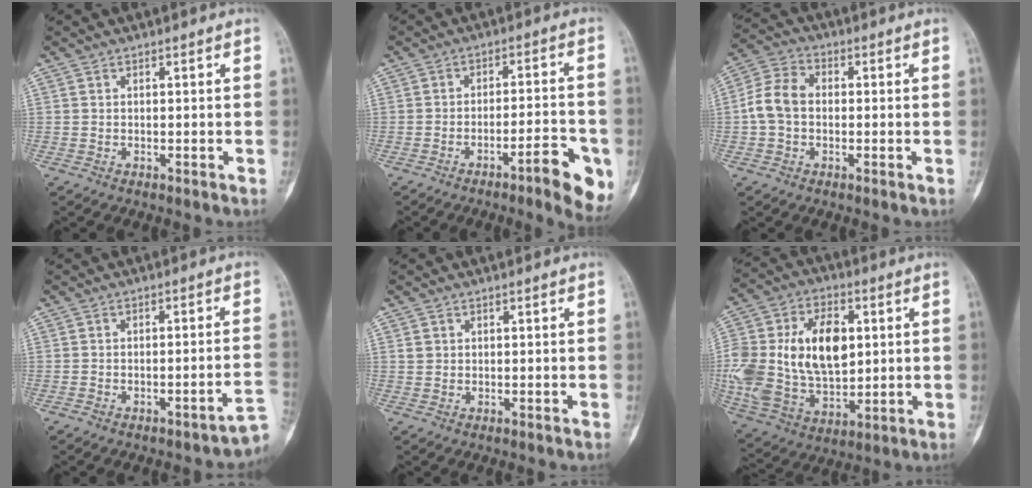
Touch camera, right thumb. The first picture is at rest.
{"total": 13.2, "force": [-6.3, 3.1, 11.2], "torque": [-0.132, 0.030, -0.088]}
{"total": 7.8, "force": [-0.4, 5.8, 5.1], "torque": [-0.092, 0.025, -0.018]}
{"total": 5.0, "force": [-3.3, 2.1, 3.2], "torque": [-0.014, 0.041, -0.038]}
{"total": 1.2, "force": [0.4, 1.1, 0.3], "torque": [0.005, 0.002, 0.006]}
{"total": 26.6, "force": [3.3, 17.4, 19.8], "torque": [-0.405, 0.009, 0.074]}